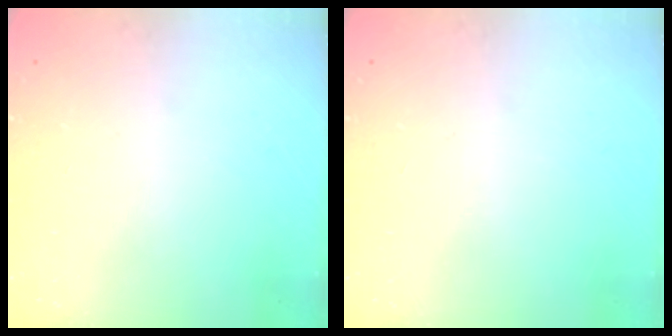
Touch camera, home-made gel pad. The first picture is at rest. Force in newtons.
{"total": 0.0}